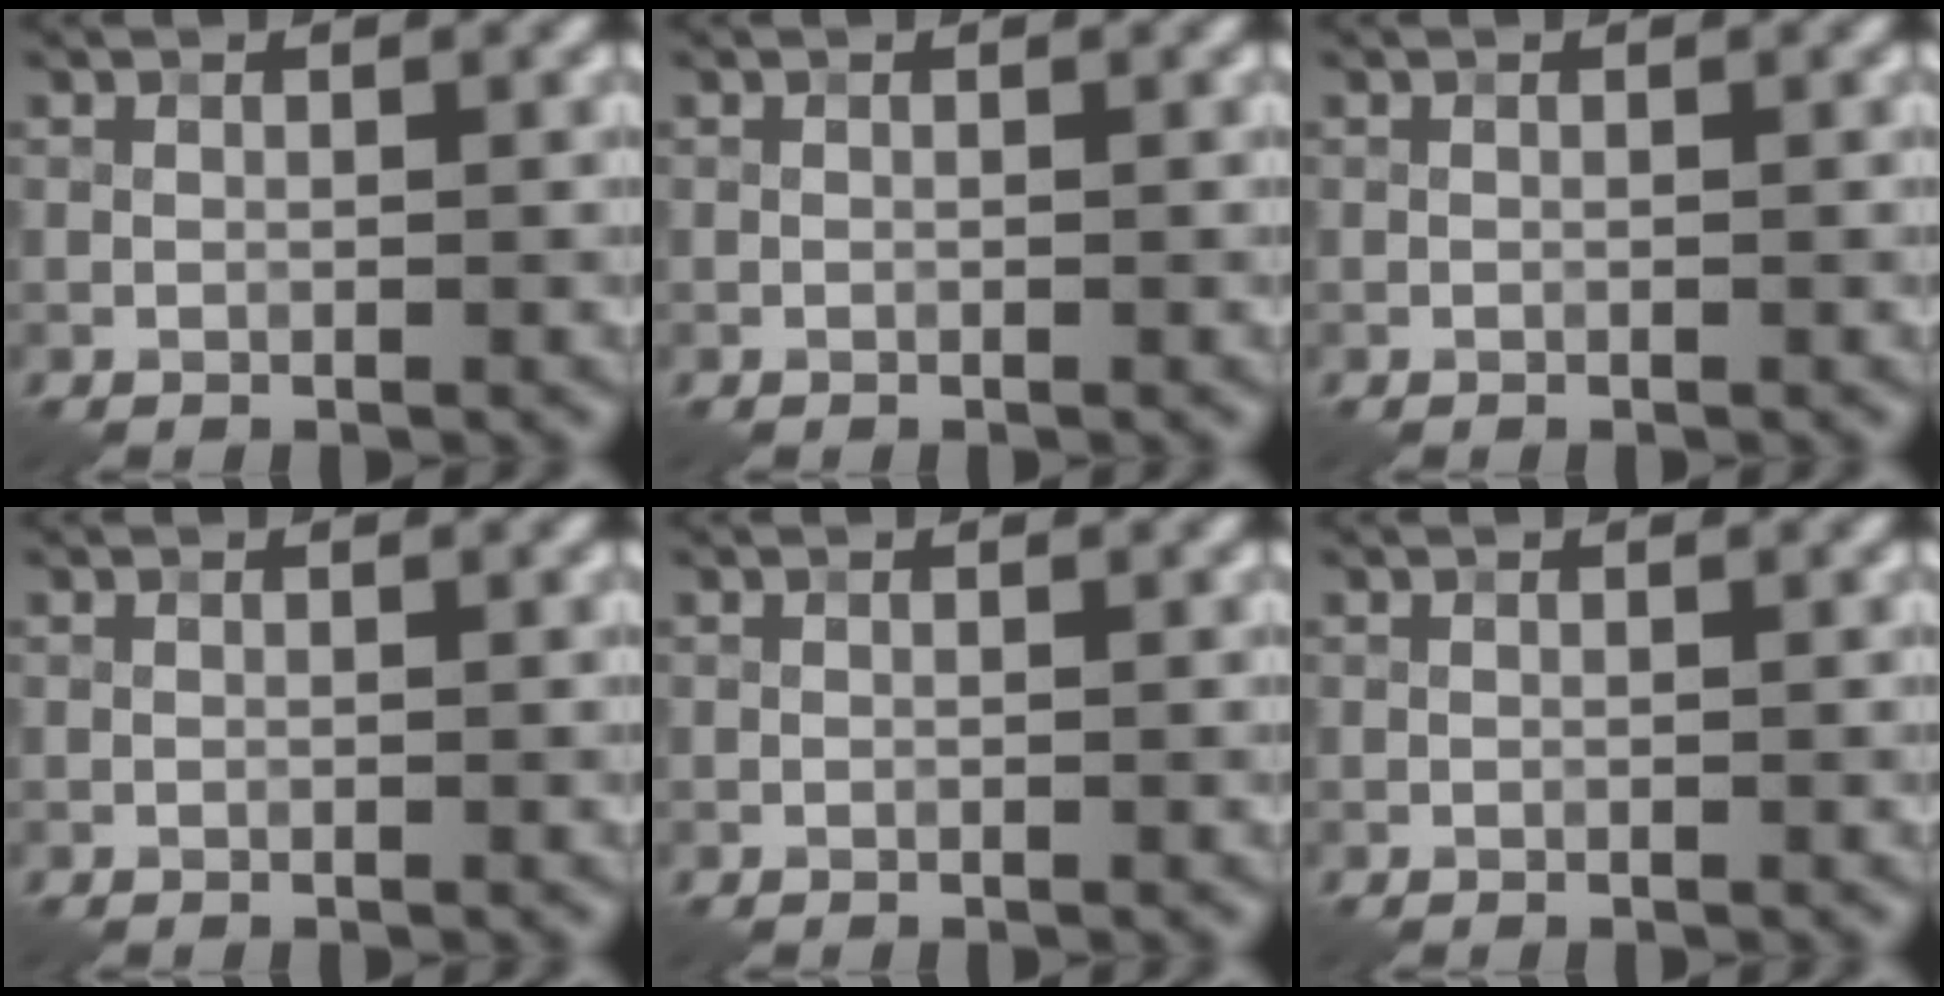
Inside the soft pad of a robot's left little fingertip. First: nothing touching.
{"total": 0.0}
{"total": 0.0}
{"total": 0.0}
{"total": 0.0}
{"total": 0.0}